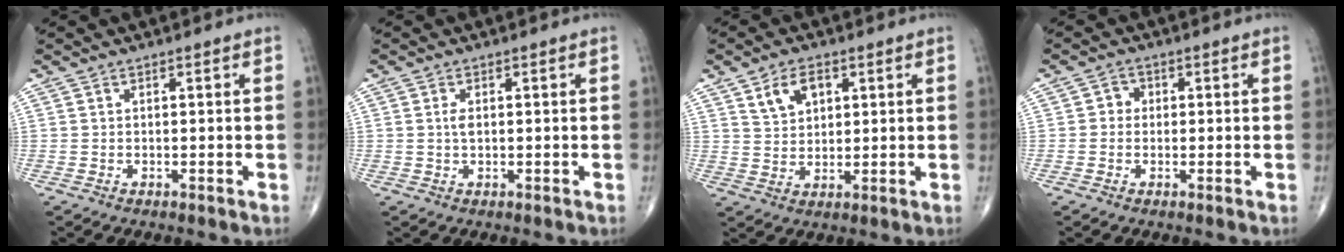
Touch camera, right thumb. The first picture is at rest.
{"total": 1.7, "force": [0.2, 0.9, 1.4], "torque": [-0.028, -0.001, 0.005]}
{"total": 6.2, "force": [2.9, 4.0, 3.7], "torque": [-0.049, -0.013, 0.056]}
{"total": 2.2, "force": [0.0, 2.0, 0.8], "torque": [0.004, 0.007, -0.007]}